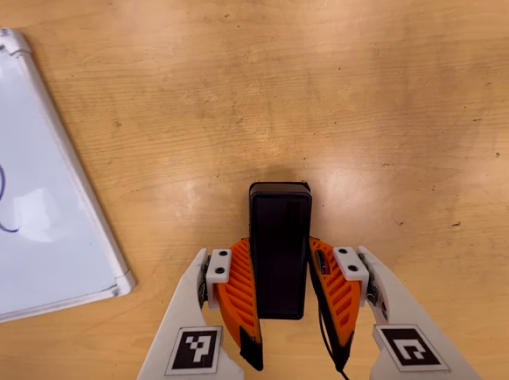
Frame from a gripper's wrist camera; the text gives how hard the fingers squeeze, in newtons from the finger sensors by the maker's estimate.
{"total": 4.3, "left": 2.9, "right": 5.8}